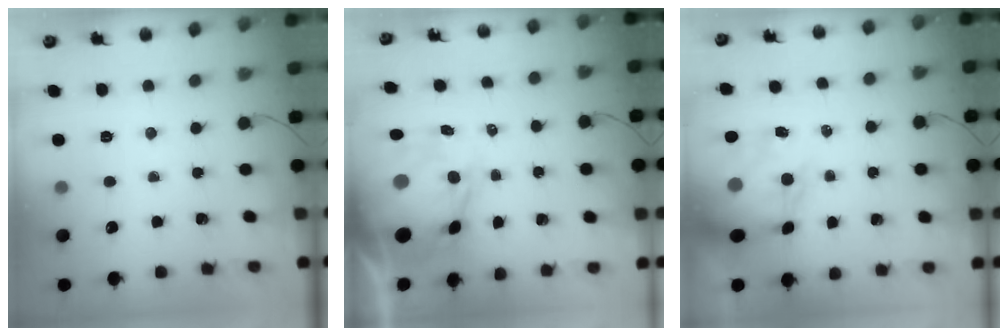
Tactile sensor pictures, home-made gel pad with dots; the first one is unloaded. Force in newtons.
{"total": 14.4, "press": 13.8, "slide": 4.1}
{"total": 13.0, "press": 12.5, "slide": 3.6}